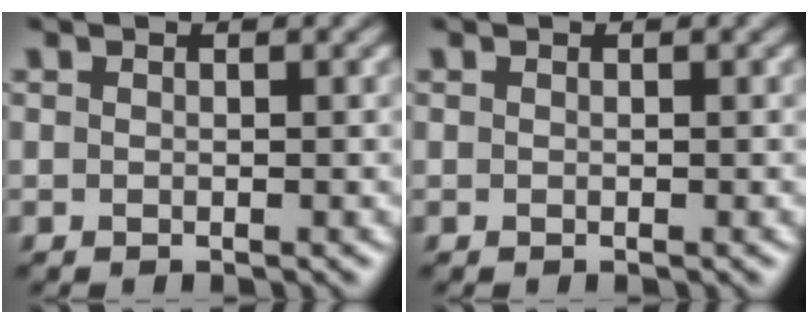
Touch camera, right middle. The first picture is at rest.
{"total": 0.0}